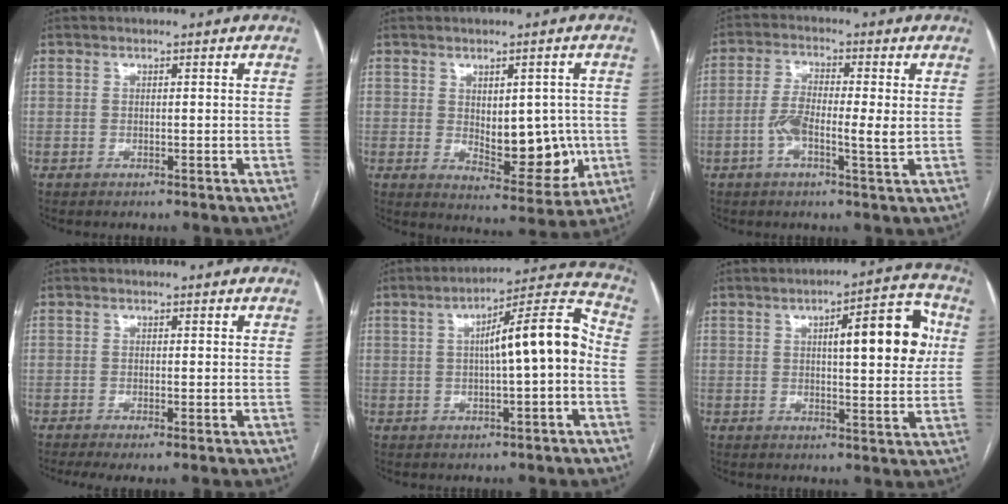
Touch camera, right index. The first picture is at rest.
{"total": 9.9, "force": [-0.5, 4.6, 8.8], "torque": [-0.112, -0.003, 0.013]}
{"total": 6.8, "force": [-0.8, 1.6, 6.5], "torque": [-0.131, 0.009, -0.021]}
{"total": 2.6, "force": [-1.4, 0.5, 2.1], "torque": [-0.038, -0.008, -0.023]}
{"total": 11.4, "force": [-0.2, 1.3, 11.3], "torque": [-0.165, 0.035, -0.002]}
{"total": 12.1, "force": [2.7, 2.8, 11.4], "torque": [-0.152, 0.022, 0.034]}